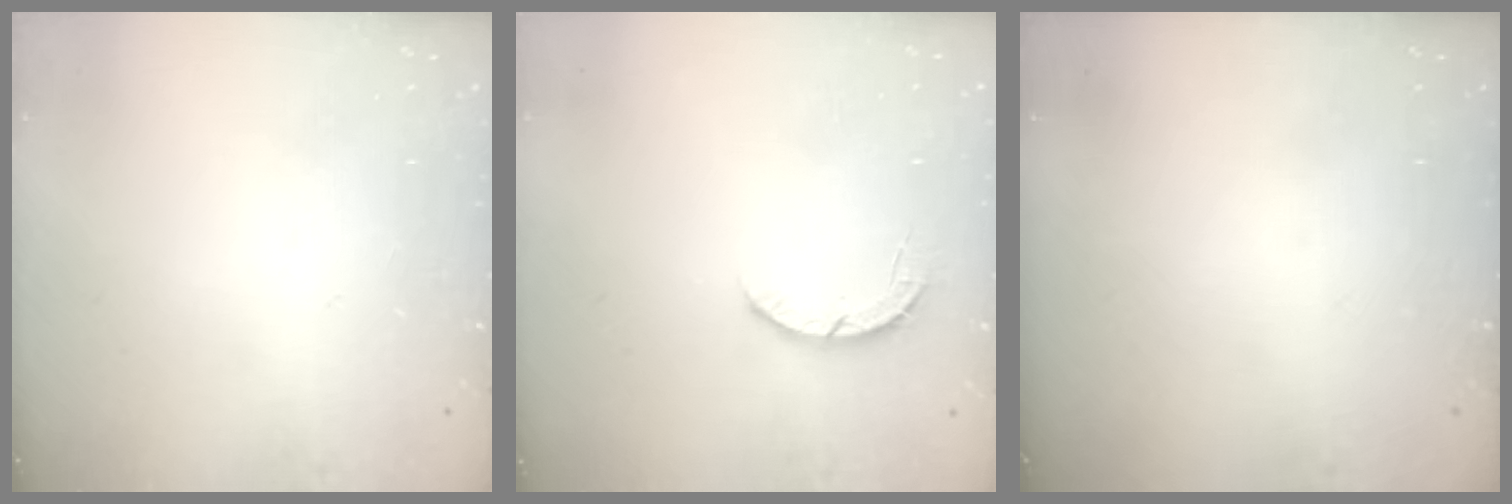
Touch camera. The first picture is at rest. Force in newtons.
{"total": 3.2, "press": 3.2, "slide": 0.4}
{"total": 0.0}